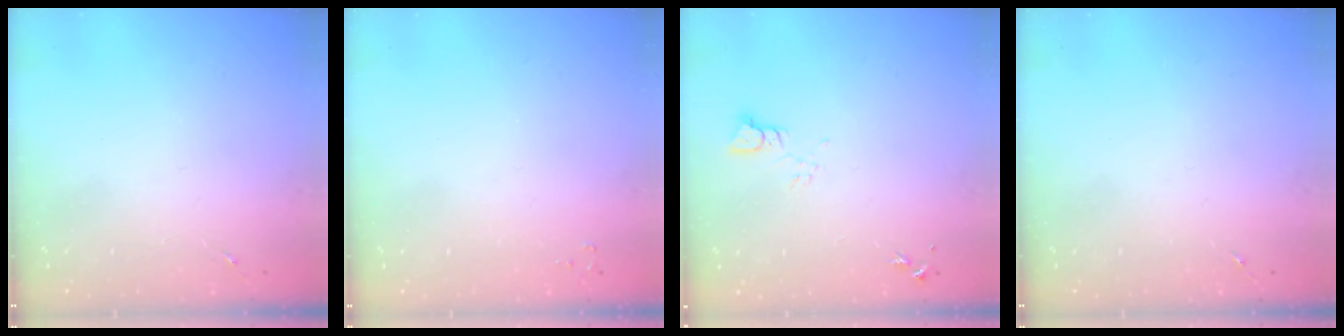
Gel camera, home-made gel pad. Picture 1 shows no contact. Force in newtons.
{"total": 2.0, "press": 2.0, "slide": 0.3}
{"total": 4.0, "press": 3.9, "slide": 0.3}
{"total": 0.0}